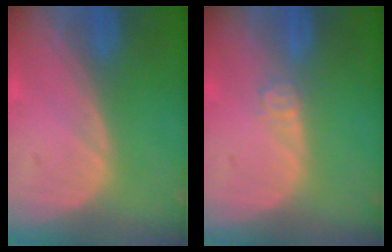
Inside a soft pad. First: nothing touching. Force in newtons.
{"total": 2.0, "press": 1.6, "slide": 1.1}